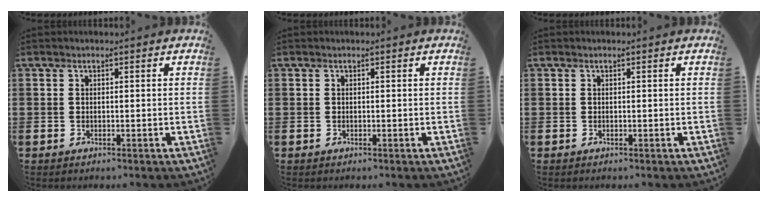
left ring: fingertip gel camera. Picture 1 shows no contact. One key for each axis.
{"total": 0.0}
{"total": 0.0}